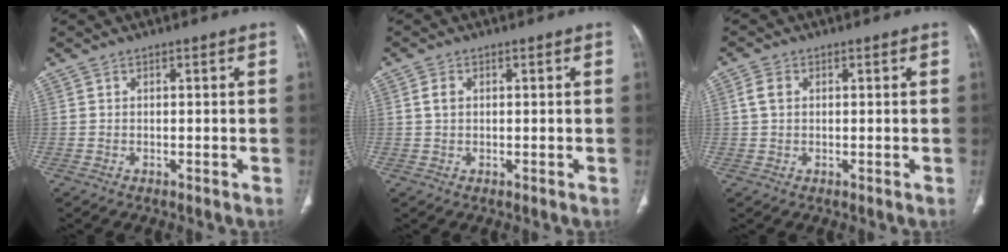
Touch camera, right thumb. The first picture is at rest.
{"total": 2.0, "force": [0.5, 1.4, 1.4], "torque": [-0.026, 0.002, 0.010]}
{"total": 2.7, "force": [0.6, 1.9, 1.9], "torque": [-0.037, 0.005, 0.013]}